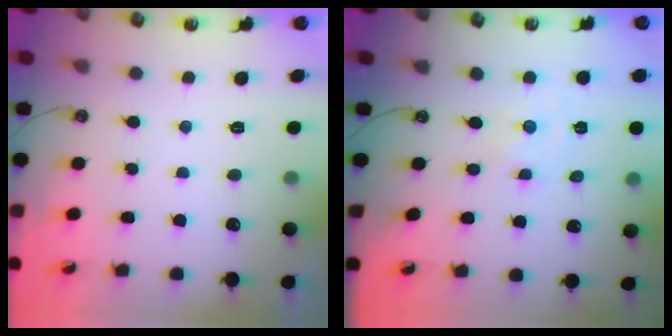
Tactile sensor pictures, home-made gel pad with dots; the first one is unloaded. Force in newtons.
{"total": 0.0}